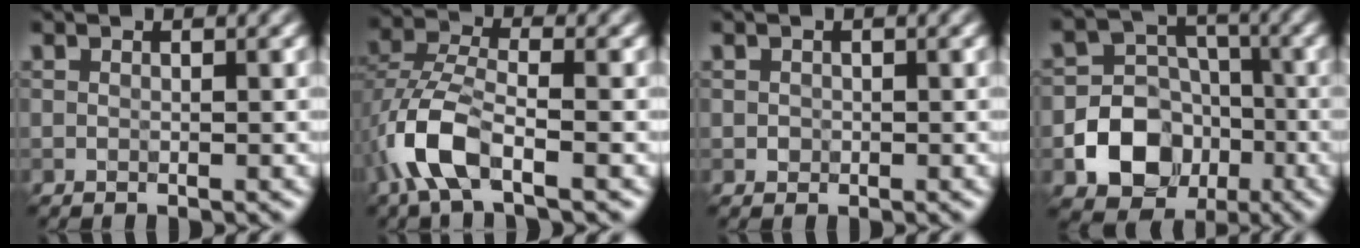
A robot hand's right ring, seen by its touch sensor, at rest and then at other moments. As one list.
[{"total": 6.2, "force": [-2.7, 2.6, 4.9], "torque": [-0.109, 0.000, -0.063]}, {"total": 0.7, "force": [-0.1, 0.6, 0.1], "torque": [0.003, -0.004, -0.002]}, {"total": 10.1, "force": [-3.6, 8.8, 3.6], "torque": [-0.042, -0.016, -0.088]}]